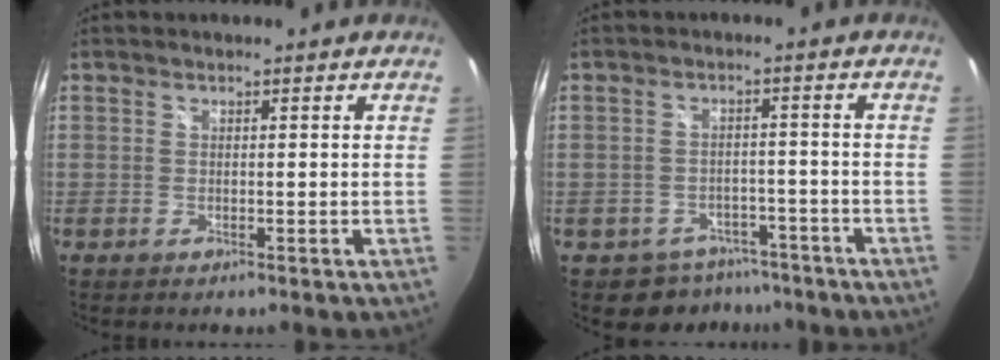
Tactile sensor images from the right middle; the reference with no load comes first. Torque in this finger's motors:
{"motor_torque": [0.52, -0.28, 0.00, 0.00]}